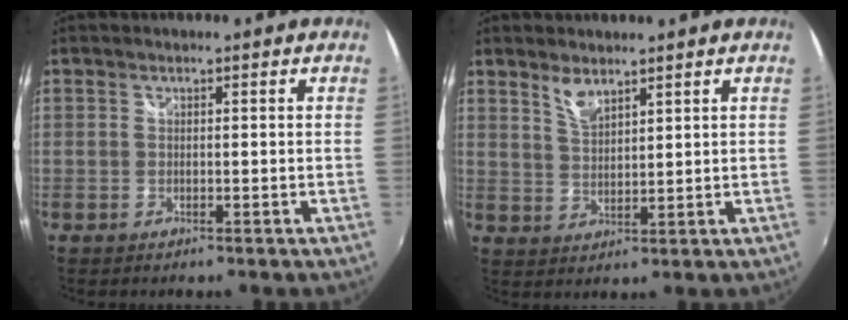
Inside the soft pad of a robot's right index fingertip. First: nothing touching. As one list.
[{"total": 3.8, "force": [3.0, 1.2, 2.1], "torque": [-0.037, -0.001, 0.056]}]